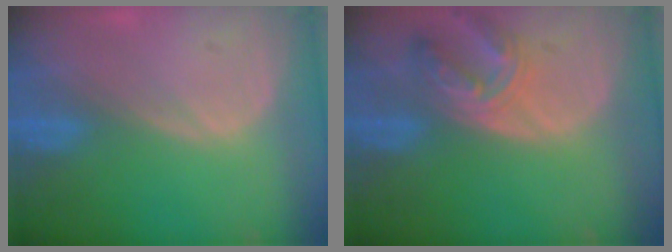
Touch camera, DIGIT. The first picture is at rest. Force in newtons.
{"total": 6.8, "press": 6.3, "slide": 2.5}